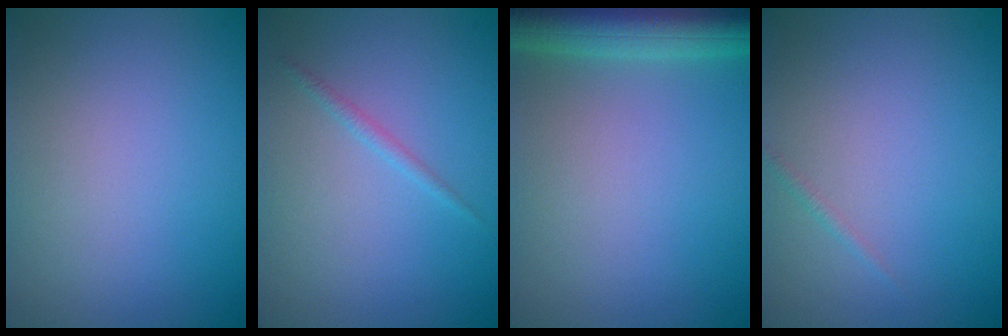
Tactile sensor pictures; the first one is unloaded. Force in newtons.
{"total": 0.8, "press": 0.8, "slide": 0.1}
{"total": 7.2, "press": 7.1, "slide": 0.3}
{"total": 0.6, "press": 0.6, "slide": 0.0}